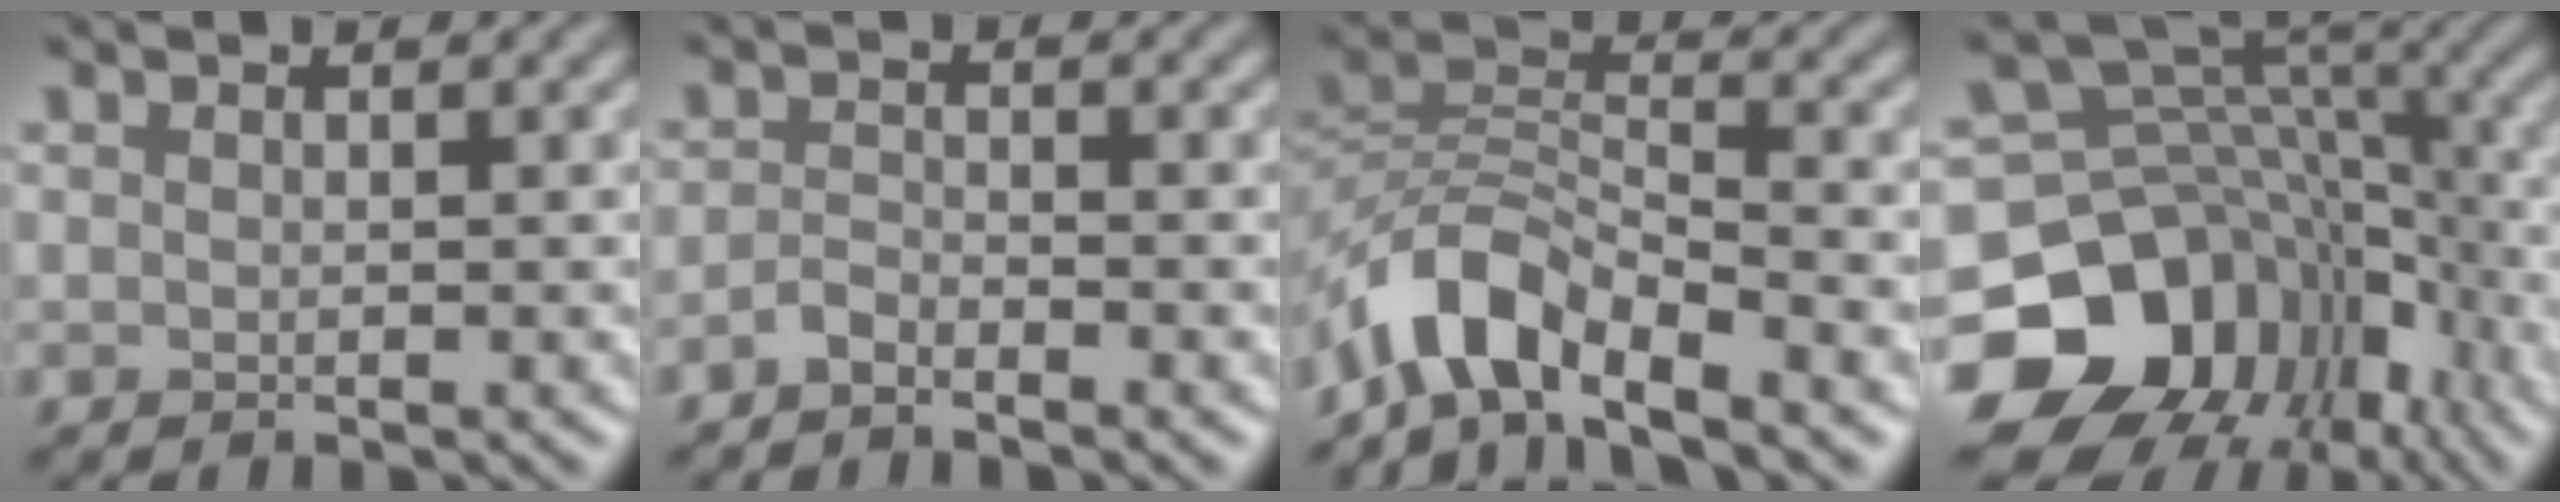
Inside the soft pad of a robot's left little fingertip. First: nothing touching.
{"total": 1.4, "force": [-1.1, 0.3, 0.6], "torque": [-0.014, 0.002, -0.027]}
{"total": 6.4, "force": [-4.9, 2.2, 3.6], "torque": [-0.057, 0.003, -0.102]}
{"total": 15.2, "force": [-7.0, 11.6, 6.8], "torque": [-0.145, 0.003, -0.110]}